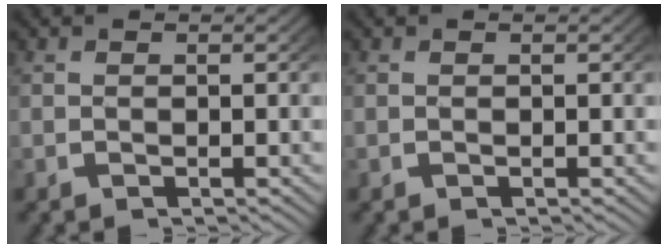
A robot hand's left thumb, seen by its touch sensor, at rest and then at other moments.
{"total": 0.0}